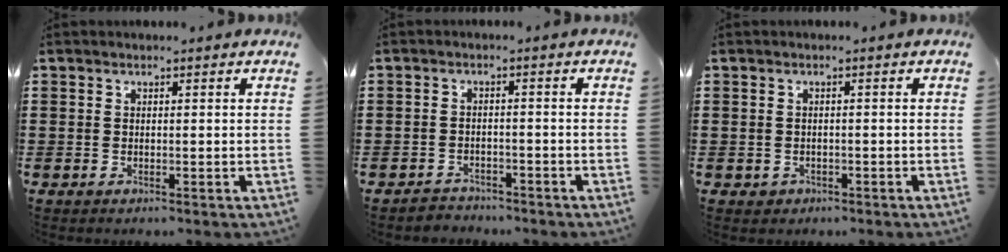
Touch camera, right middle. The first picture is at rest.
{"total": 2.2, "force": [-2.1, 0.5, -0.2], "torque": [-0.003, 0.000, -0.048]}
{"total": 0.6, "force": [-0.3, 0.5, 0.1], "torque": [-0.004, 0.004, -0.009]}